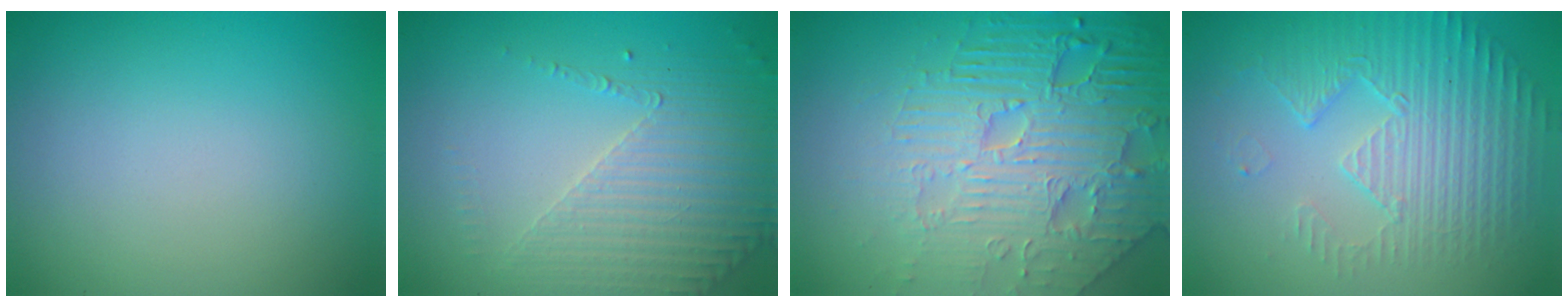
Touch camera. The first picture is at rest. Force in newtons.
{"total": 4.2, "press": 3.1, "slide": 2.9}
{"total": 8.7, "press": 6.1, "slide": 6.2}
{"total": 5.2, "press": 3.7, "slide": 3.7}